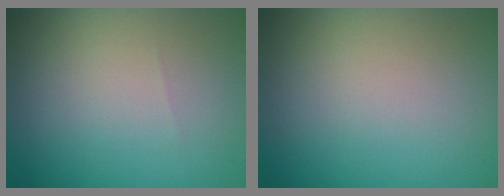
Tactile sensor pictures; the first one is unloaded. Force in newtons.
{"total": 0.0}